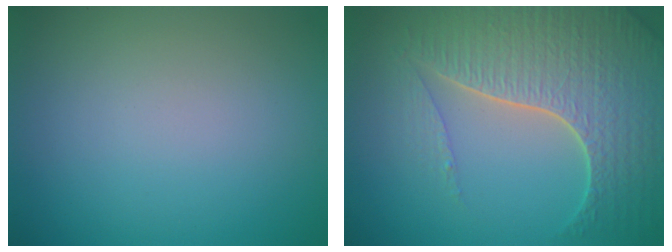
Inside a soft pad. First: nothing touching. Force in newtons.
{"total": 7.5, "press": 5.6, "slide": 5.1}